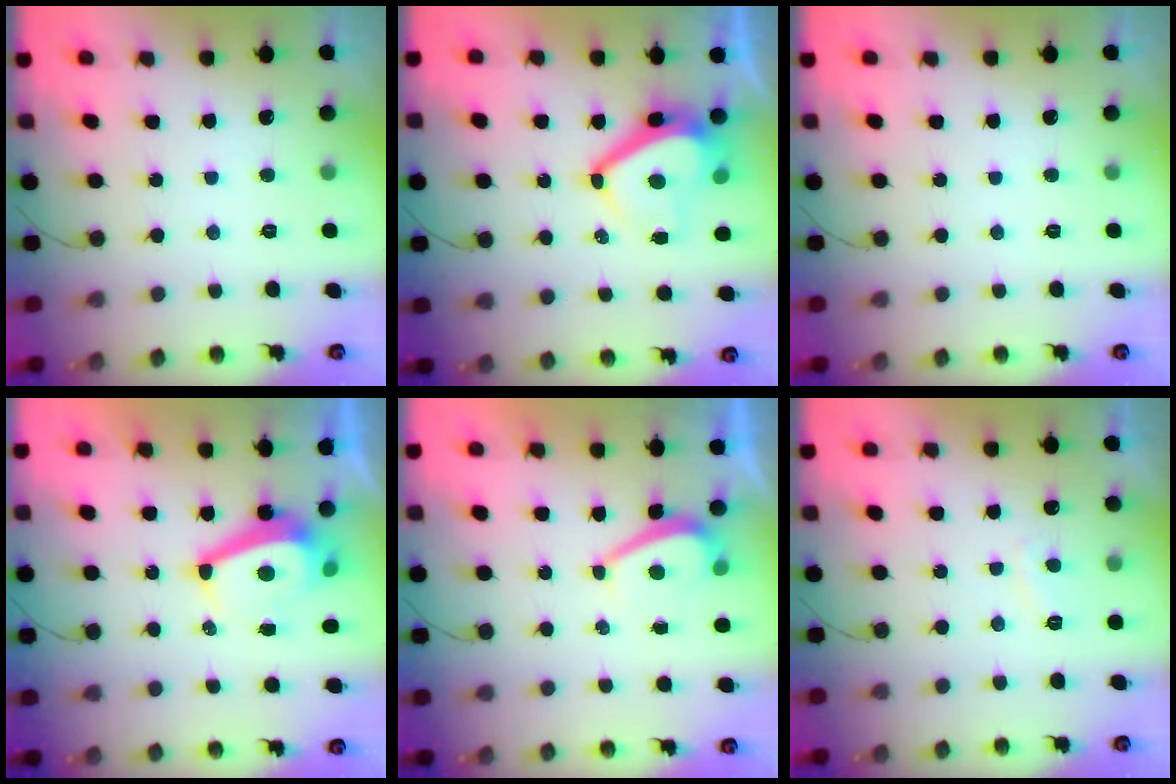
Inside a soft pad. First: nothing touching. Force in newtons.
{"total": 9.9, "press": 9.8, "slide": 1.2}
{"total": 0.0}
{"total": 8.3, "press": 8.3, "slide": 0.5}
{"total": 2.0, "press": 1.9, "slide": 0.6}
{"total": 2.8, "press": 2.7, "slide": 0.7}